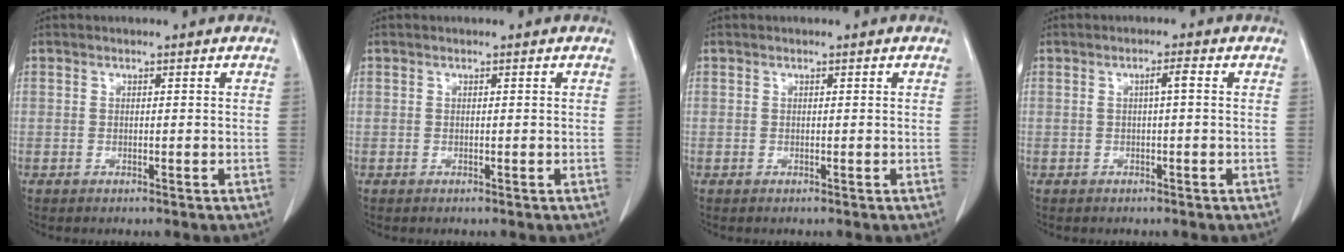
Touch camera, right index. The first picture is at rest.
{"total": 0.0}
{"total": 0.0}
{"total": 1.8, "force": [0.3, 0.0, 1.8], "torque": [-0.030, 0.005, 0.004]}